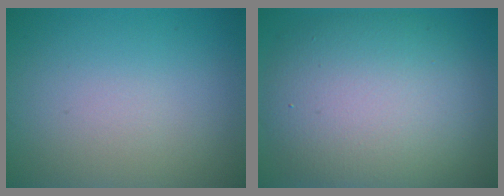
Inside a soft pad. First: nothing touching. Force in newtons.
{"total": 10.3, "press": 10.3, "slide": 0.4}